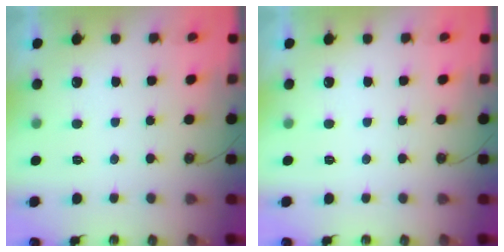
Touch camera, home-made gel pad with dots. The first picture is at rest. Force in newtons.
{"total": 0.0}